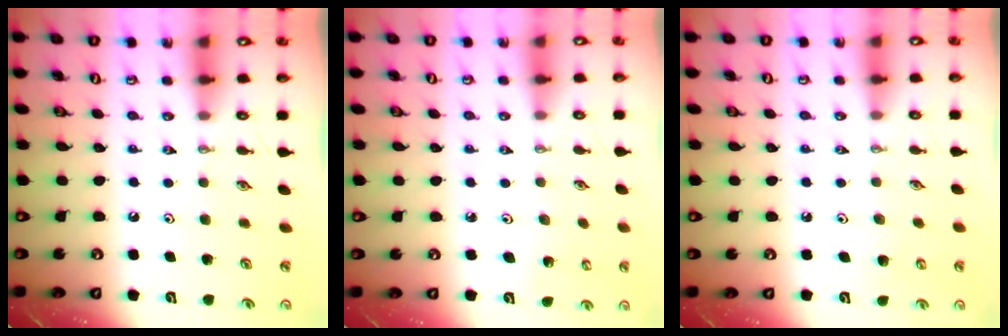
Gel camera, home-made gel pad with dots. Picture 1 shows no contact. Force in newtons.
{"total": 3.5, "press": 3.2, "slide": 1.3}
{"total": 3.4, "press": 3.4, "slide": 0.4}